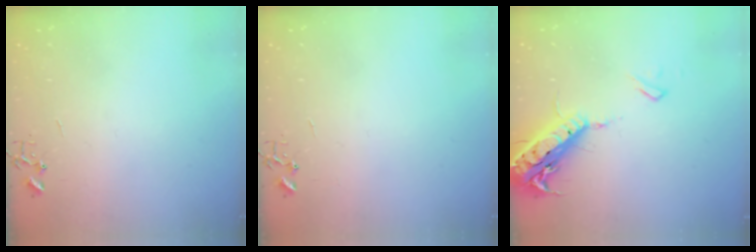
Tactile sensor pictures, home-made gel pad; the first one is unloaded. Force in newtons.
{"total": 0.0}
{"total": 19.4, "press": 19.0, "slide": 4.2}